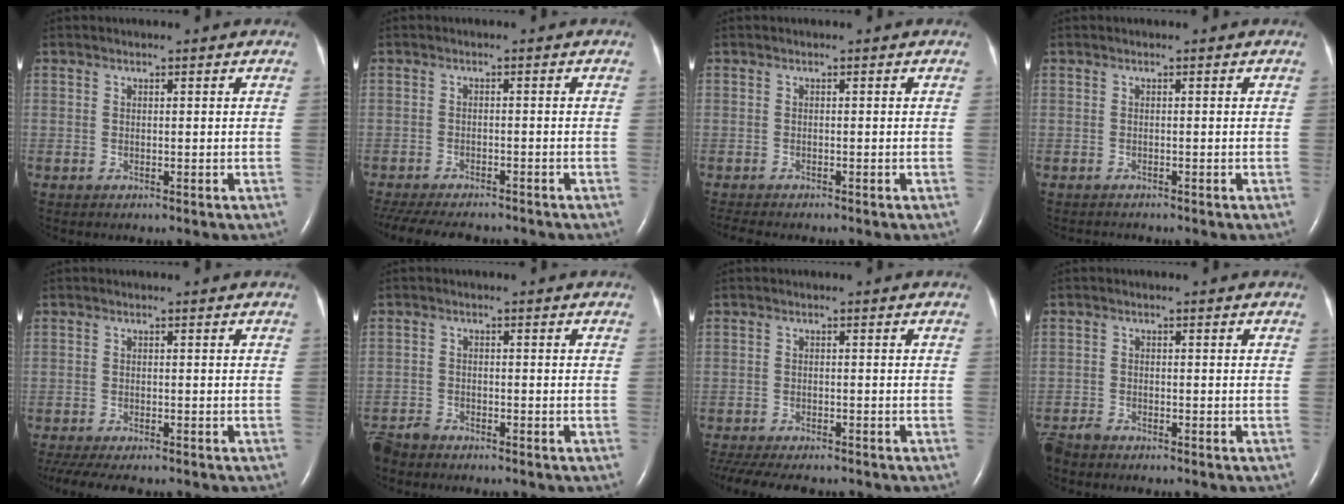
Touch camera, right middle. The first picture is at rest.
{"total": 13.8, "force": [-11.9, 3.9, 5.8], "torque": [-0.133, -0.015, -0.165]}
{"total": 3.2, "force": [-2.9, 0.5, 1.4], "torque": [-0.023, -0.008, -0.041]}
{"total": 0.8, "force": [-0.8, 0.0, -0.1], "torque": [-0.005, -0.005, -0.011]}
{"total": 10.4, "force": [-8.7, 2.7, 5.1], "torque": [-0.090, -0.009, -0.124]}
{"total": 4.0, "force": [-3.8, 1.1, 0.6], "torque": [-0.013, -0.010, -0.074]}
{"total": 13.1, "force": [-11.1, 3.6, 5.9], "torque": [-0.126, -0.014, -0.154]}
{"total": 3.3, "force": [-3.1, 0.7, 0.8], "torque": [-0.015, -0.010, -0.057]}